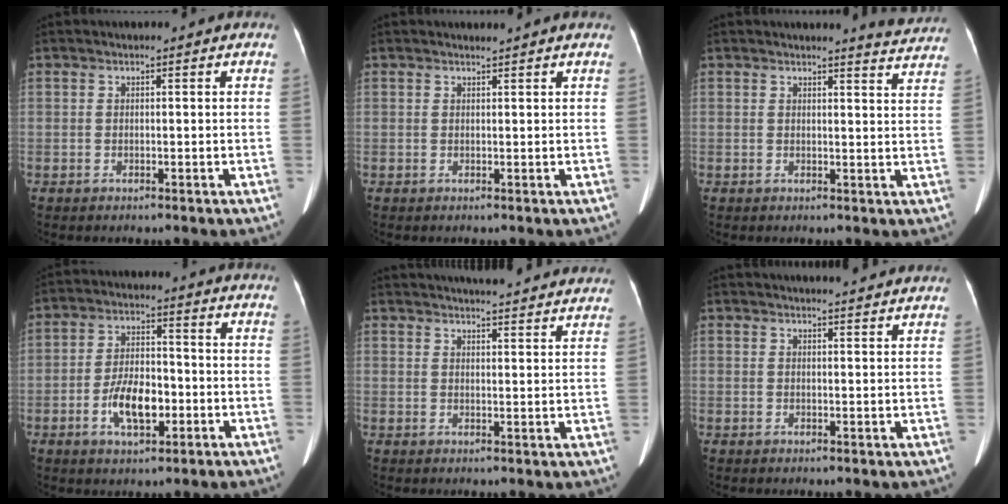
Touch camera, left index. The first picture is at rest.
{"total": 0.9, "force": [0.9, -0.2, 0.1], "torque": [-0.011, 0.002, 0.017]}
{"total": 4.9, "force": [4.9, -0.3, 0.3], "torque": [-0.012, -0.022, 0.040]}
{"total": 7.9, "force": [-2.7, 3.6, 6.6], "torque": [-0.130, 0.007, -0.044]}
{"total": 18.0, "force": [16.9, 1.9, 5.9], "torque": [-0.078, 0.007, 0.207]}
{"total": 7.3, "force": [7.0, 0.2, 2.0], "torque": [-0.027, 0.013, 0.075]}